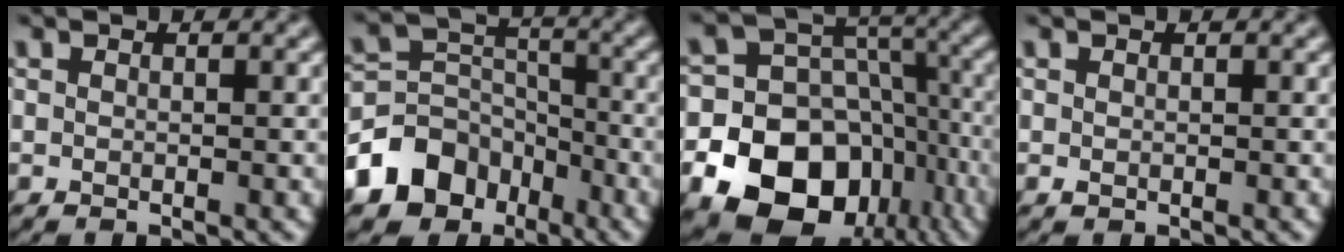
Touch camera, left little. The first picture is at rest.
{"total": 8.4, "force": [-5.1, 6.1, 2.5], "torque": [-0.038, 0.014, -0.109]}
{"total": 19.5, "force": [-8.6, 15.8, 7.4], "torque": [-0.124, -0.037, -0.148]}
{"total": 0.0}